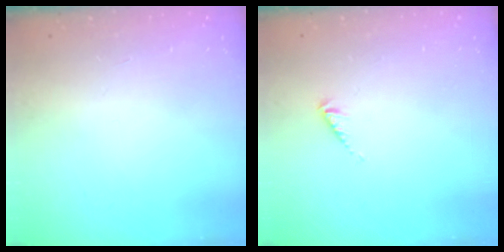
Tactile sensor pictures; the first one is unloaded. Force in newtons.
{"total": 2.0, "press": 2.0, "slide": 0.5}